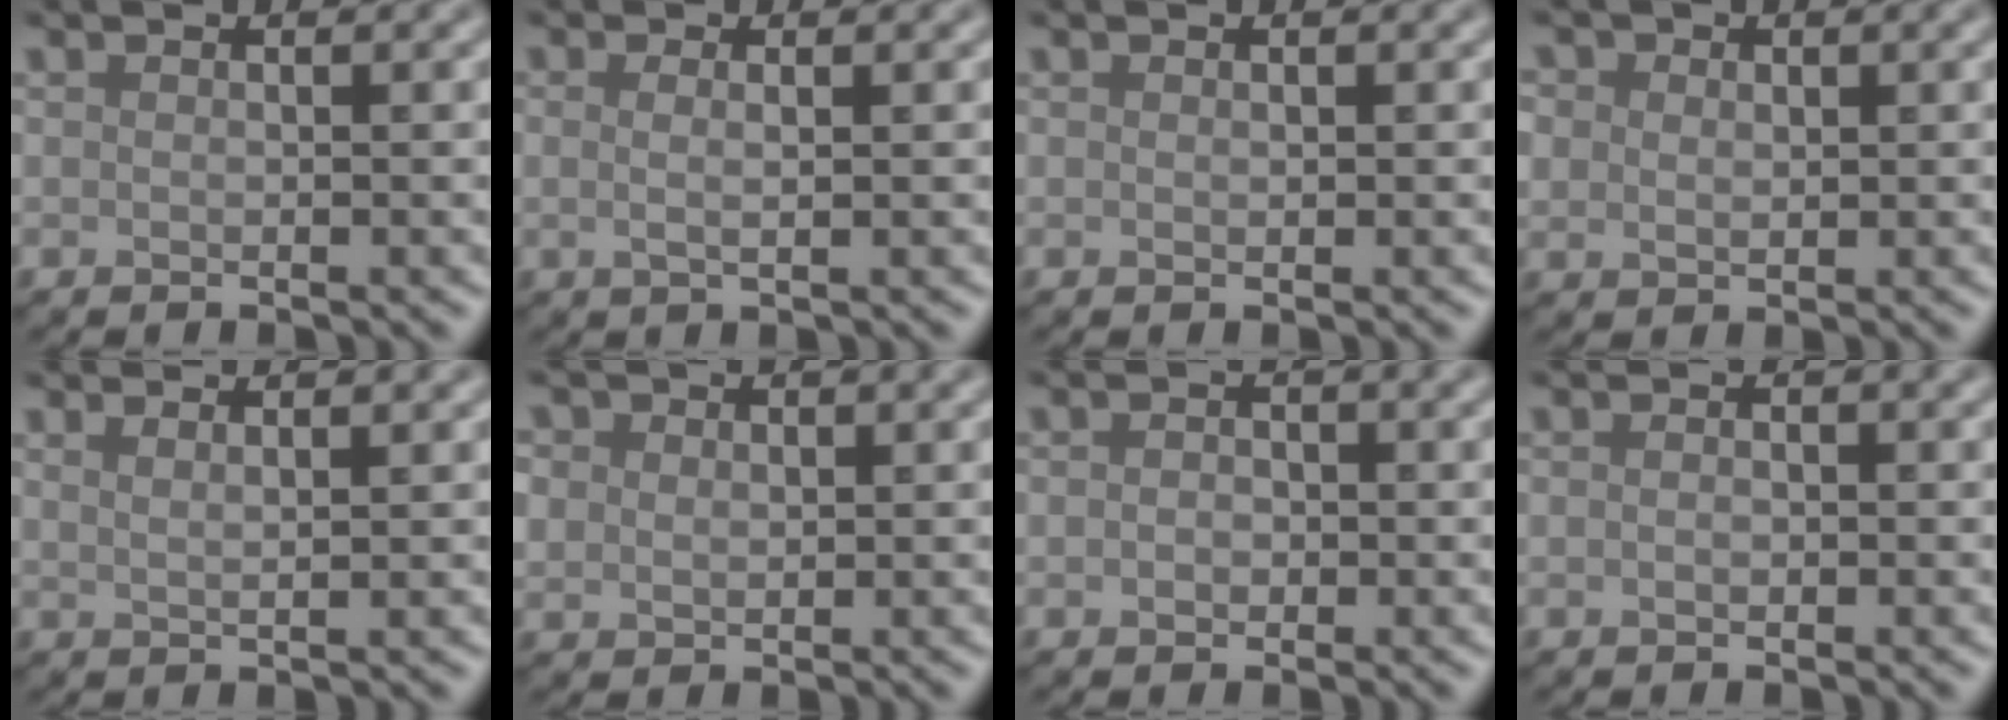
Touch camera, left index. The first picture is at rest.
{"total": 1.5, "force": [0.4, 0.5, 1.4], "torque": [-0.017, -0.006, -0.003]}
{"total": 0.0}
{"total": 3.6, "force": [1.5, 2.8, 1.6], "torque": [-0.041, 0.013, 0.018]}
{"total": 1.9, "force": [1.3, 0.7, 1.2], "torque": [-0.004, 0.001, 0.005]}
{"total": 2.9, "force": [1.2, 2.3, 1.2], "torque": [-0.036, 0.010, 0.021]}
{"total": 1.2, "force": [-0.1, 1.0, 0.7], "torque": [-0.008, -0.001, -0.005]}
{"total": 0.8, "force": [-0.1, 0.5, 0.6], "torque": [-0.009, -0.004, 0.000]}